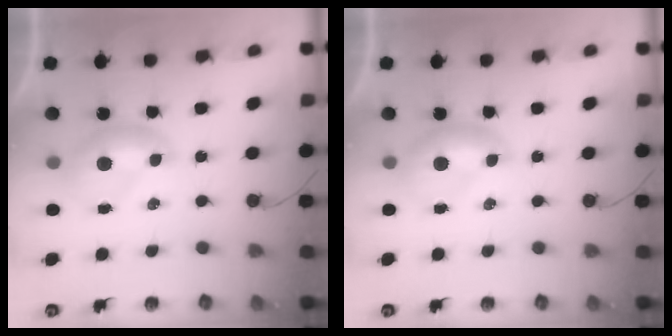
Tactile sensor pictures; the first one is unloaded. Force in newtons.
{"total": 0.0}